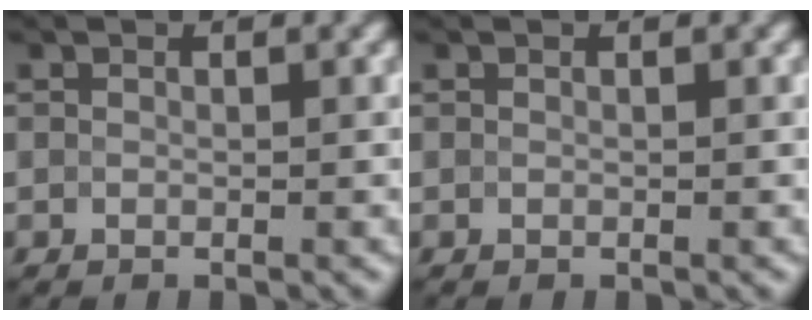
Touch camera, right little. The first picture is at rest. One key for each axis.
{"total": 0.0}